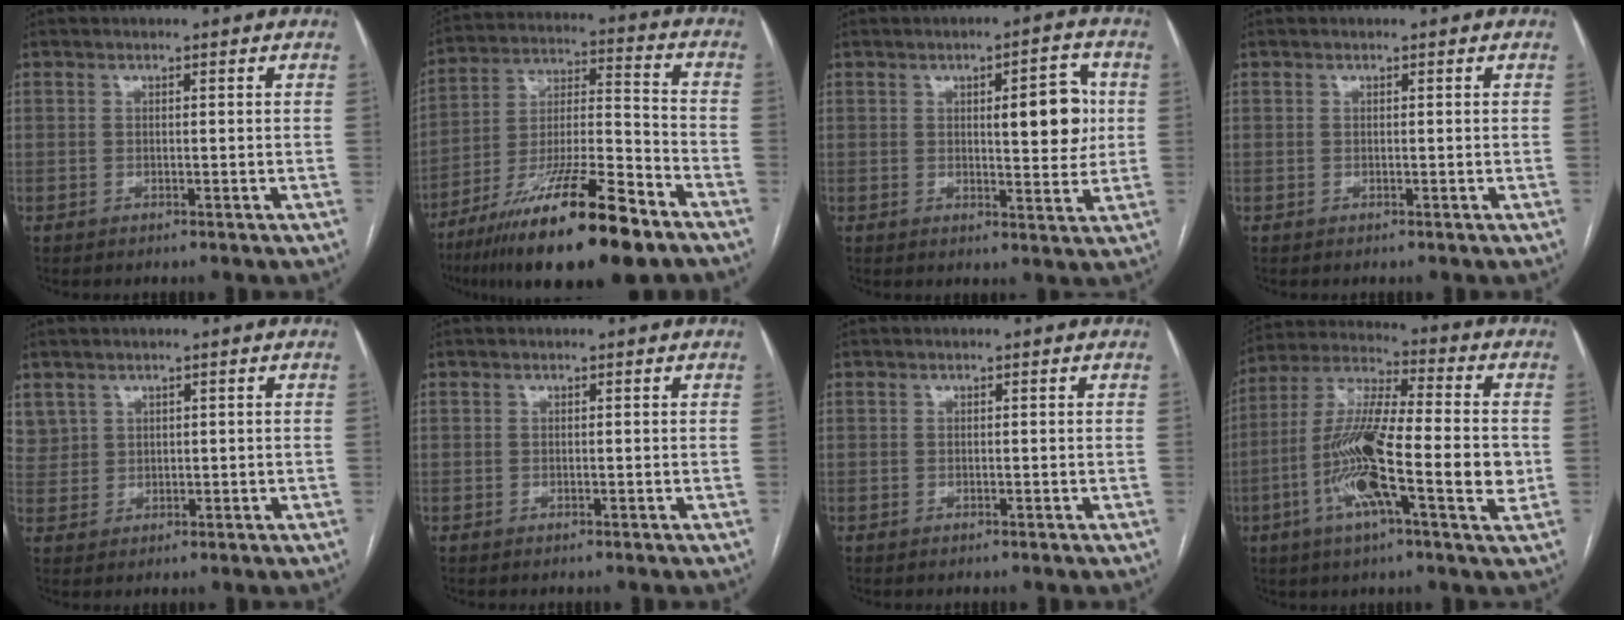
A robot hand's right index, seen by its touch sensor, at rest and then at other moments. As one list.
[{"total": 21.4, "force": [-13.9, 2.7, 16.0], "torque": [-0.270, -0.029, -0.240]}, {"total": 8.0, "force": [1.3, 2.3, 7.6], "torque": [-0.098, 0.007, 0.018]}, {"total": 0.0}, {"total": 3.7, "force": [2.0, 3.0, 0.4], "torque": [-0.006, 0.012, 0.048]}, {"total": 0.0}, {"total": 0.0}, {"total": 18.3, "force": [-3.7, 3.0, 17.7], "torque": [-0.333, -0.001, -0.070]}]